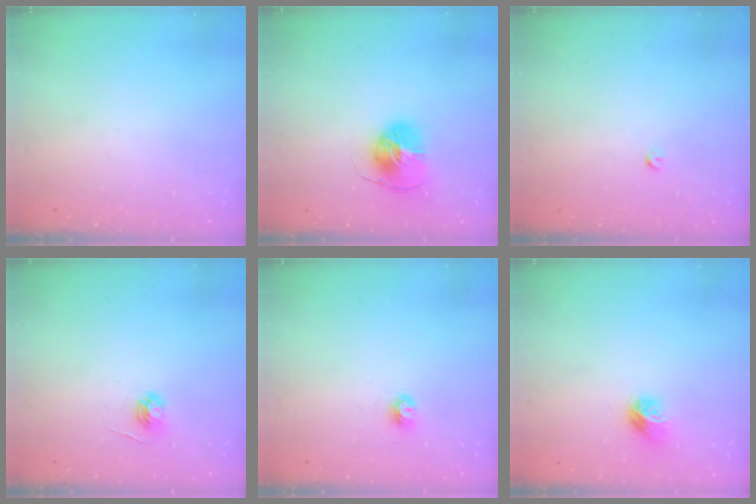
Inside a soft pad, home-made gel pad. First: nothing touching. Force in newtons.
{"total": 8.5, "press": 8.5, "slide": 0.2}
{"total": 2.8, "press": 2.8, "slide": 0.5}
{"total": 4.0, "press": 4.0, "slide": 0.5}
{"total": 3.7, "press": 3.7, "slide": 0.3}
{"total": 8.8, "press": 8.8, "slide": 0.4}